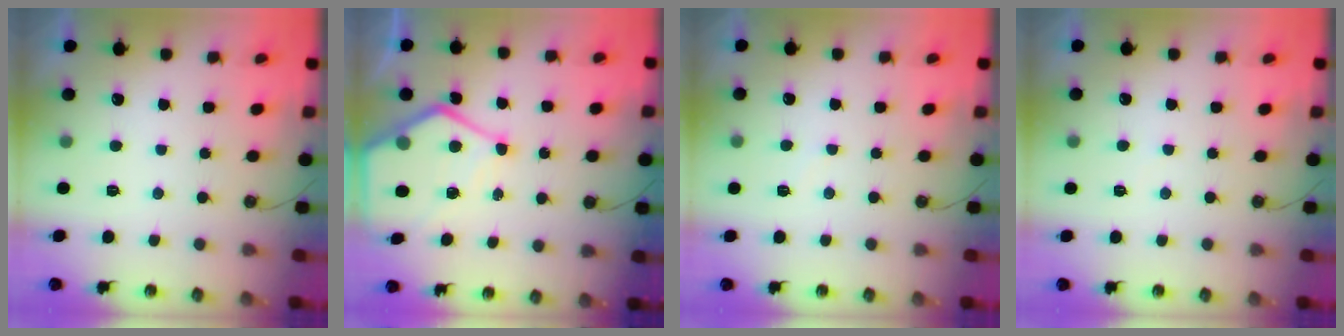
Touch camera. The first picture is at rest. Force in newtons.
{"total": 11.2, "press": 11.2, "slide": 1.1}
{"total": 2.7, "press": 2.6, "slide": 0.4}
{"total": 2.8, "press": 2.8, "slide": 0.4}